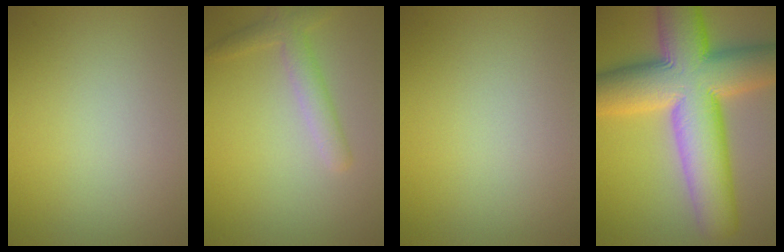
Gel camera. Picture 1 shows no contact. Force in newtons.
{"total": 2.6, "press": 2.6, "slide": 0.1}
{"total": 0.0}
{"total": 15.8, "press": 15.8, "slide": 0.6}